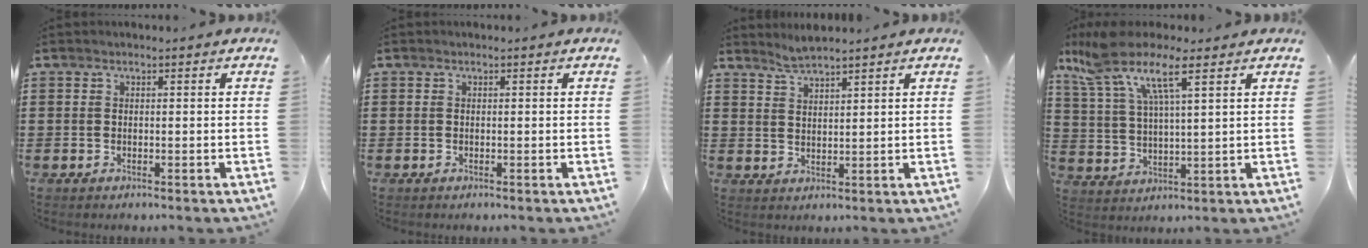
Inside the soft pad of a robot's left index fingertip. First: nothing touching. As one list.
[{"total": 0.0}, {"total": 2.3, "force": [2.3, -0.2, 0.3], "torque": [-0.013, 0.000, 0.045]}, {"total": 9.7, "force": [6.6, 1.7, 6.9], "torque": [-0.163, -0.019, 0.112]}]